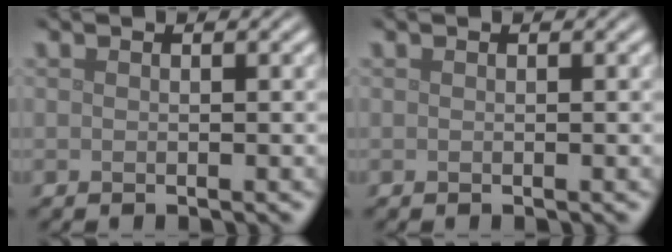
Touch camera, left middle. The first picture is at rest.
{"total": 0.0}